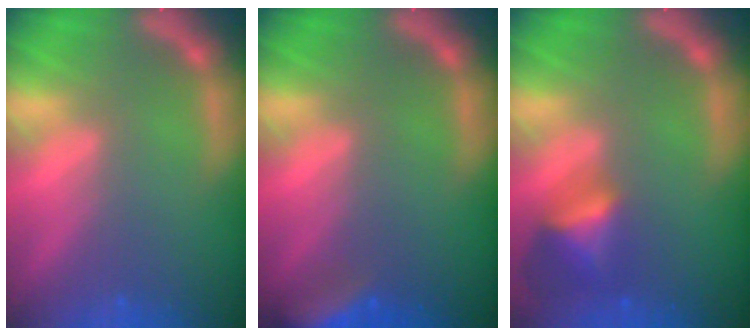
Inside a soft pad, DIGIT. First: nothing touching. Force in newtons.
{"total": 5.5}
{"total": 4.0}